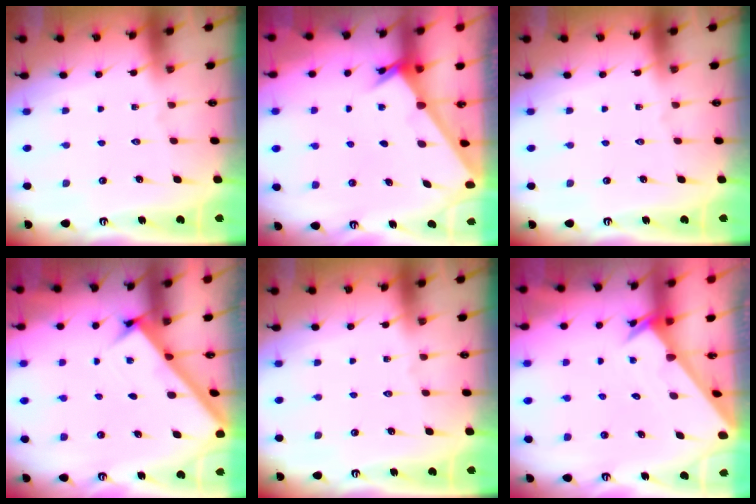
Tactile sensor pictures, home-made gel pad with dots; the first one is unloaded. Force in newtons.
{"total": 2.4, "press": 2.4, "slide": 0.2}
{"total": 0.0}
{"total": 2.8, "press": 2.7, "slide": 0.4}
{"total": 0.0}
{"total": 2.0, "press": 2.0, "slide": 0.2}